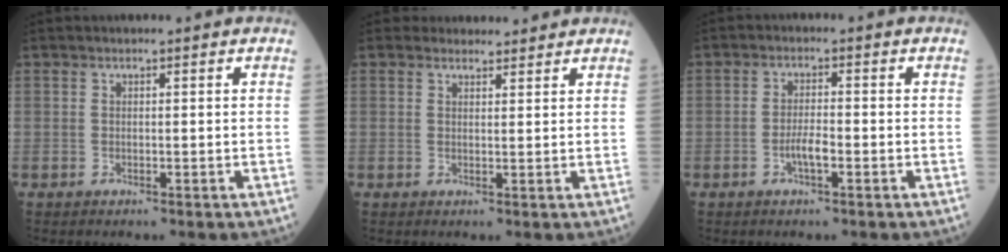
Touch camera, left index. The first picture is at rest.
{"total": 3.4, "force": [3.2, 1.2, -0.1], "torque": [0.003, 0.007, 0.039]}
{"total": 3.1, "force": [-1.4, 0.6, 2.7], "torque": [-0.053, 0.000, -0.027]}